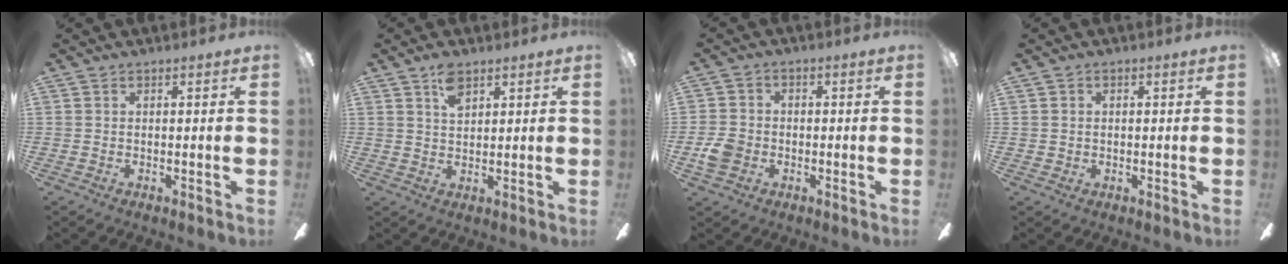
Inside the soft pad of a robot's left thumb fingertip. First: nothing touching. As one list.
[{"total": 4.8, "force": [3.0, 2.4, 2.9], "torque": [-0.049, -0.002, 0.051]}, {"total": 5.4, "force": [-1.9, 4.3, 2.6], "torque": [-0.044, 0.011, -0.035]}, {"total": 0.7, "force": [0.1, 0.7, -0.1], "torque": [0.001, 0.004, 0.000]}]